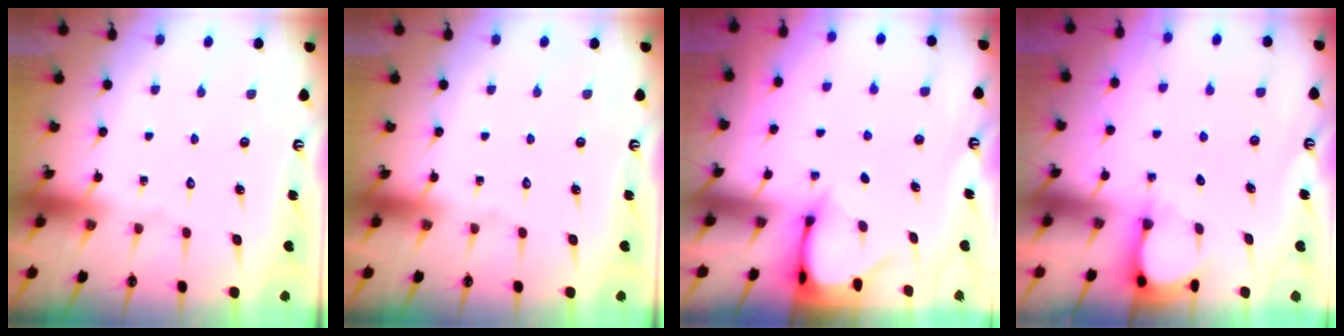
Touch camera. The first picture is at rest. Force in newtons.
{"total": 0.0}
{"total": 3.4, "press": 3.4, "slide": 0.3}
{"total": 3.0, "press": 3.0, "slide": 0.3}